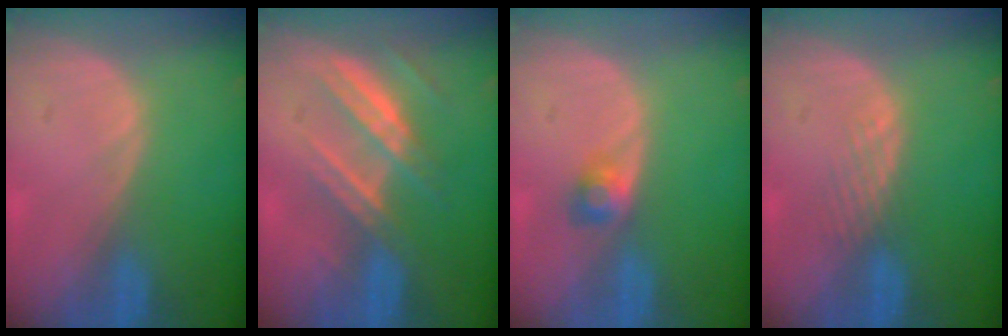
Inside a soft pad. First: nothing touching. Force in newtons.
{"total": 7.5, "press": 6.7, "slide": 3.3}
{"total": 2.4, "press": 2.3, "slide": 0.9}
{"total": 1.8, "press": 1.8, "slide": 0.2}